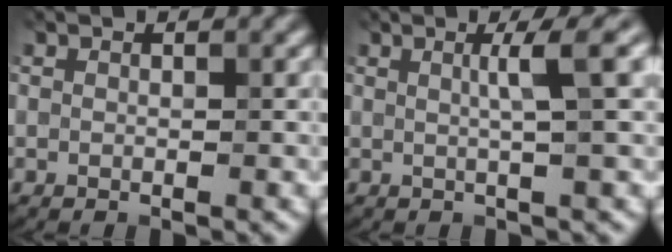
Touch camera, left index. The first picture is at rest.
{"total": 3.1, "force": [0.7, 0.1, 3.0], "torque": [-0.048, 0.014, 0.008]}